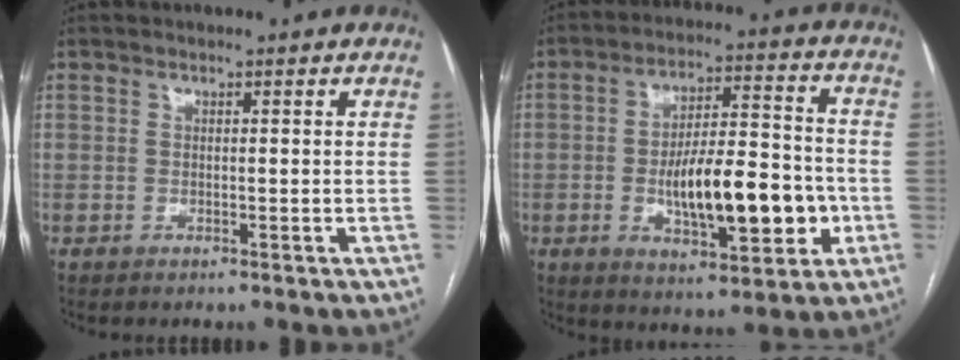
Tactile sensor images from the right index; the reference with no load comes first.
{"total": 15.7, "force": [-3.4, 5.2, 14.4], "torque": [-0.230, 0.016, -0.047]}